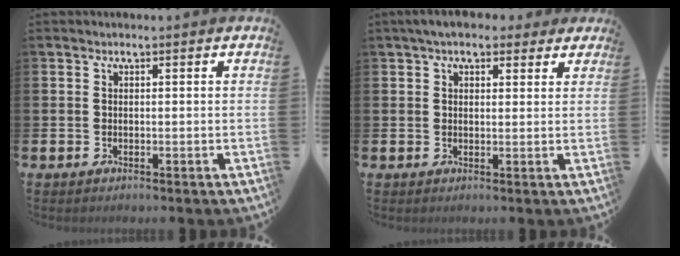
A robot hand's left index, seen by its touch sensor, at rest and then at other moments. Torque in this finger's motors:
{"motor_torque": [1.32, -0.82, 1.05, 0.21]}